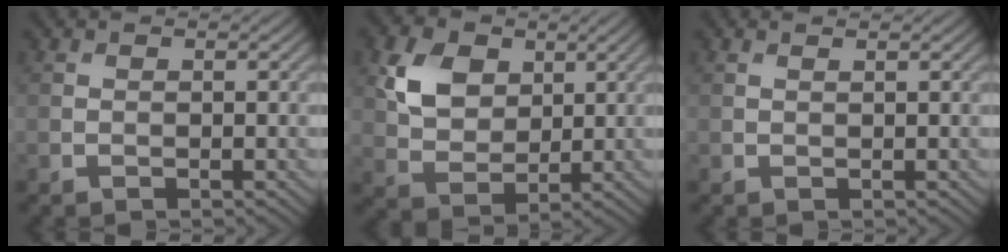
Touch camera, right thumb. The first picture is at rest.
{"total": 6.9, "force": [2.7, 5.0, 3.9], "torque": [-0.096, 0.000, 0.046]}
{"total": 0.5, "force": [0.4, 0.0, 0.3], "torque": [-0.008, 0.002, 0.006]}